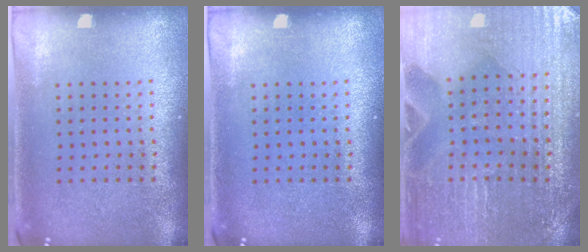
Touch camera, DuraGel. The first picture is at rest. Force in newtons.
{"total": 0.0}
{"total": 1.7, "press": 1.7, "slide": 0.2}